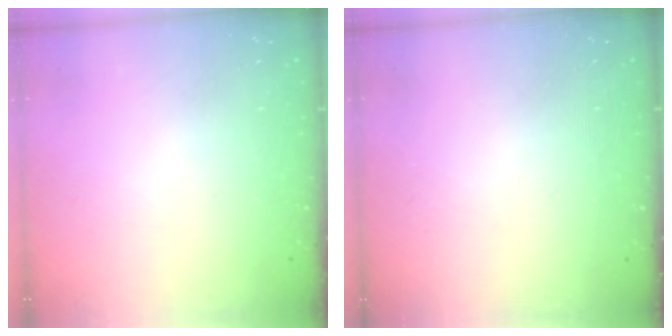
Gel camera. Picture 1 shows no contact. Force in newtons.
{"total": 0.0}